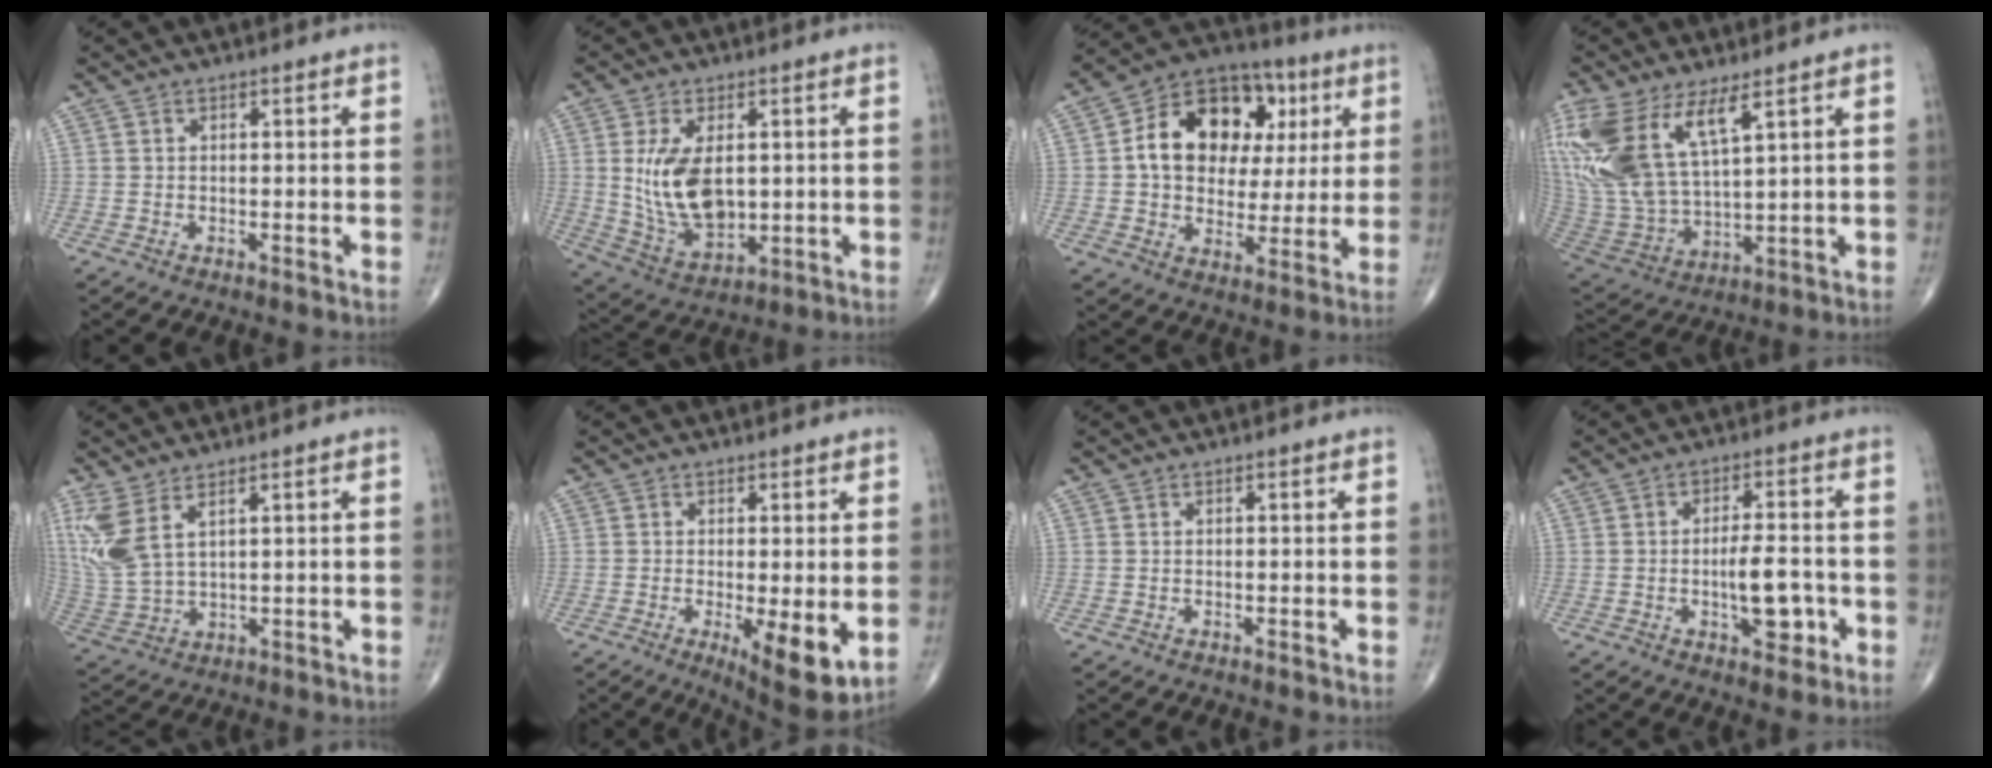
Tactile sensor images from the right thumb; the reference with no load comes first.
{"total": 13.0, "force": [1.4, 7.5, 10.6], "torque": [-0.185, -0.015, 0.044]}
{"total": 18.7, "force": [4.1, 13.5, 12.2], "torque": [-0.154, 0.018, 0.064]}
{"total": 19.9, "force": [9.6, 8.3, 15.3], "torque": [-0.352, -0.035, 0.208]}
{"total": 9.6, "force": [4.5, 3.9, 7.5], "torque": [-0.190, -0.016, 0.109]}
{"total": 9.1, "force": [-1.9, 2.8, 8.4], "torque": [-0.122, -0.026, -0.024]}
{"total": 0.0}
{"total": 7.7, "force": [-2.0, 3.2, 6.7], "torque": [-0.092, 0.012, -0.026]}